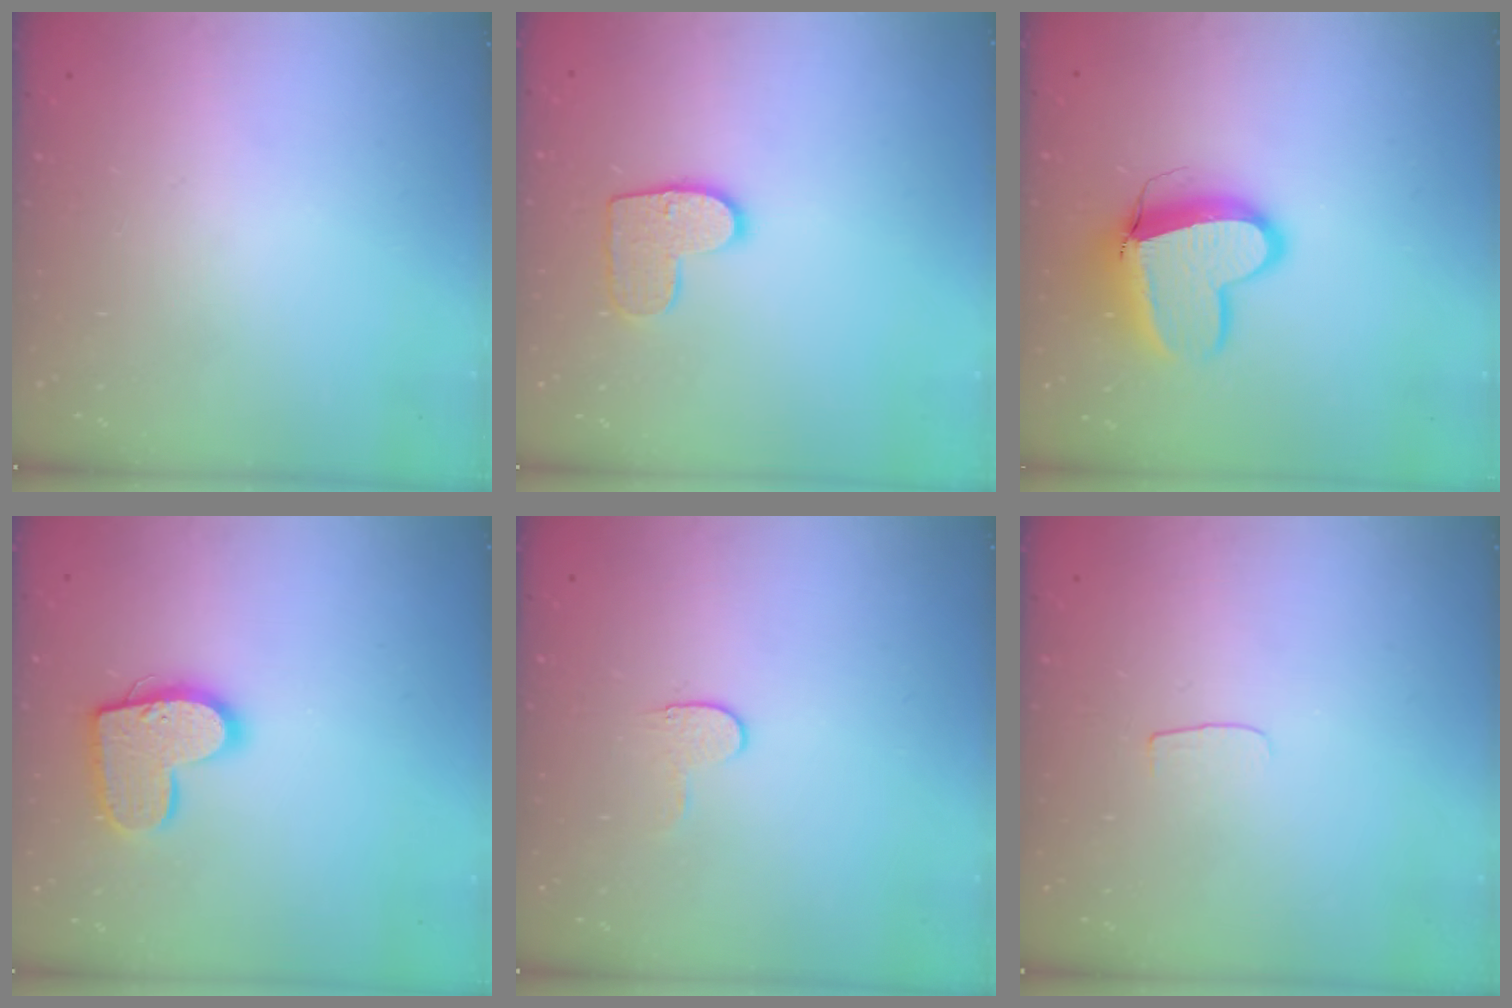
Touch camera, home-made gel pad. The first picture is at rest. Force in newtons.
{"total": 10.0, "press": 10.0, "slide": 0.5}
{"total": 13.6, "press": 13.5, "slide": 1.7}
{"total": 14.3, "press": 14.3, "slide": 0.8}
{"total": 3.5, "press": 3.5, "slide": 0.4}
{"total": 3.1, "press": 3.1, "slide": 0.3}